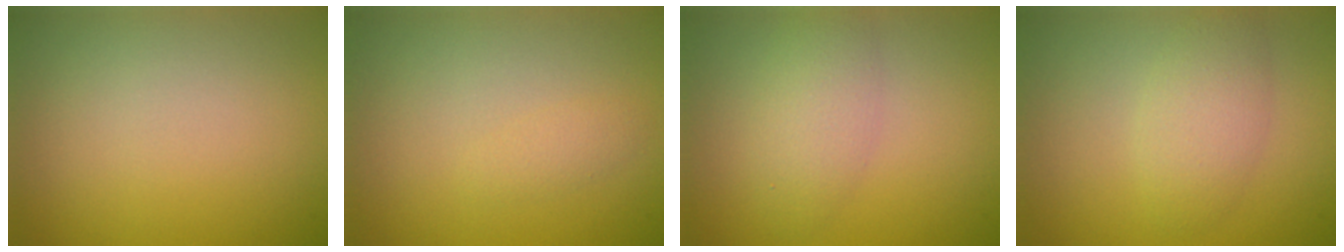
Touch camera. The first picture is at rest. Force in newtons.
{"total": 0.8, "press": 0.8, "slide": 0.1}
{"total": 2.8, "press": 2.8, "slide": 0.1}
{"total": 2.7, "press": 2.7, "slide": 0.1}